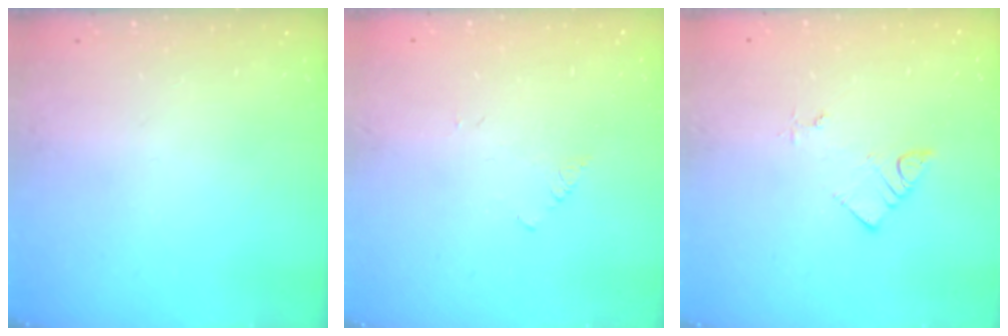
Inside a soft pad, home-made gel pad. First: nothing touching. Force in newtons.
{"total": 1.0, "press": 0.9, "slide": 0.2}
{"total": 4.8, "press": 4.8, "slide": 0.2}